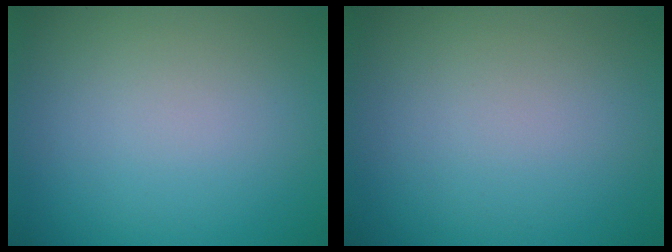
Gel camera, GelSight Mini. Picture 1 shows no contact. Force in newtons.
{"total": 0.0}